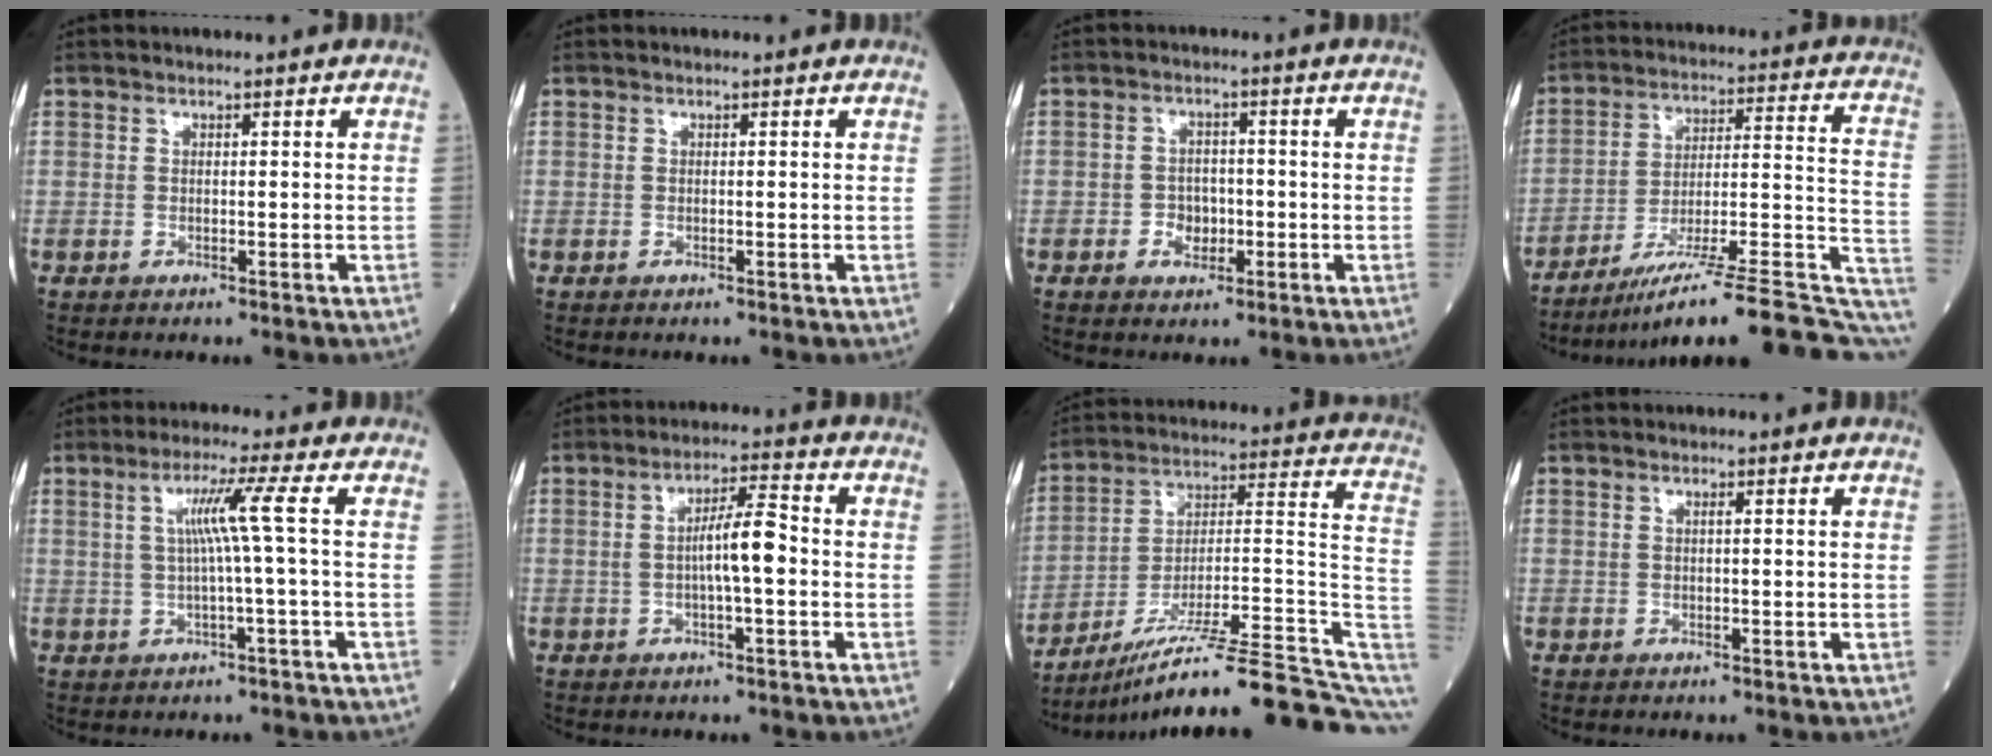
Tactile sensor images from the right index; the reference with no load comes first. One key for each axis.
{"total": 0.0}
{"total": 3.4, "fx": -1.0, "fy": 2.6, "fz": 1.9, "tx": -0.021, "ty": 0.007, "tz": -0.014}
{"total": 23.4, "fx": -17.6, "fy": 1.9, "fz": 15.4, "tx": -0.152, "ty": 0.017, "tz": -0.262}
{"total": 5.3, "fx": 0.6, "fy": -1.6, "fz": 5.0, "tx": -0.095, "ty": 0.007, "tz": 0.015}
{"total": 6.1, "fx": -0.5, "fy": 0.6, "fz": 6.0, "tx": -0.103, "ty": 0.013, "tz": -0.012}
{"total": 23.9, "fx": -18.3, "fy": 0.8, "fz": 15.4, "tx": -0.159, "ty": 0.027, "tz": -0.287}
{"total": 0.0}